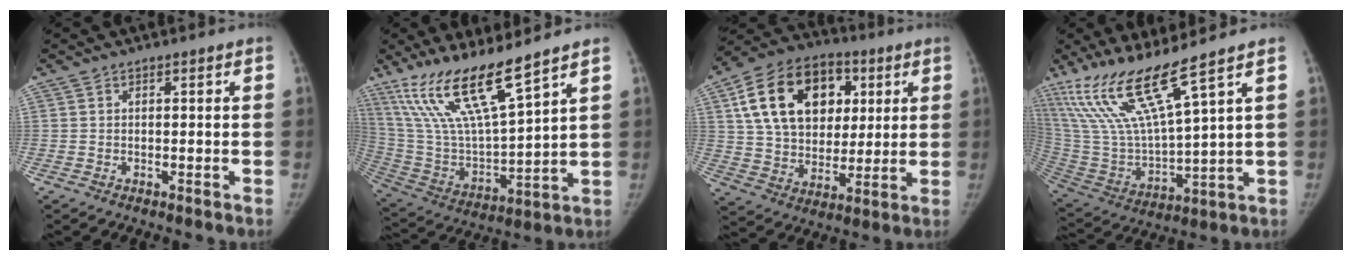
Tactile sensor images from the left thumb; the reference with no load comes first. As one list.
[{"total": 17.5, "force": [12.4, 2.4, 12.1], "torque": [-0.224, -0.065, 0.249]}, {"total": 21.7, "force": [6.8, 15.5, 13.7], "torque": [-0.216, 0.000, 0.112]}, {"total": 16.8, "force": [11.5, 1.1, 12.2], "torque": [-0.246, -0.059, 0.235]}]